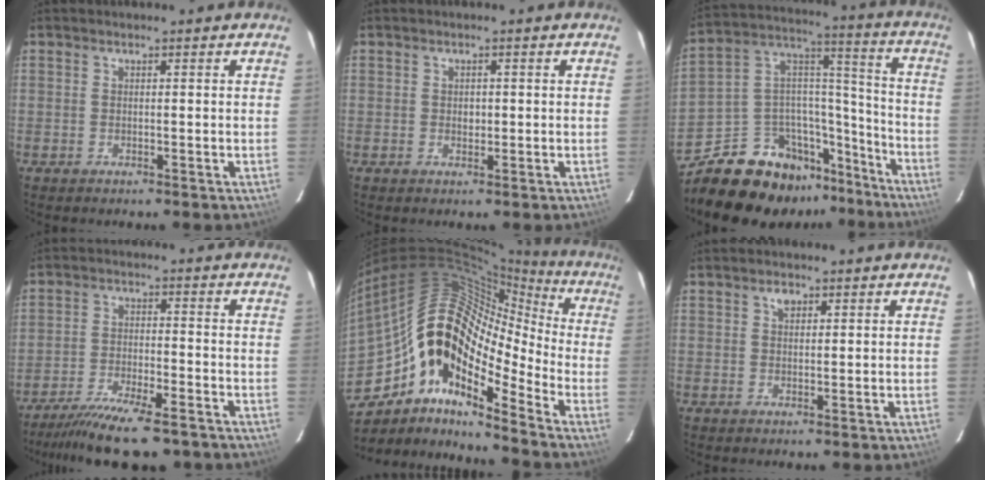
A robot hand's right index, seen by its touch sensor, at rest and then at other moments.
{"total": 1.3, "force": [0.0, 1.1, 0.7], "torque": [-0.010, 0.003, 0.000]}
{"total": 19.2, "force": [-14.8, 10.3, 6.6], "torque": [-0.136, 0.078, -0.216]}
{"total": 12.7, "force": [-10.4, 2.6, 6.8], "torque": [-0.150, -0.024, -0.174]}
{"total": 18.9, "force": [-8.3, 9.5, 14.1], "torque": [-0.228, -0.005, -0.173]}
{"total": 1.7, "force": [0.9, 1.2, 0.9], "torque": [-0.014, 0.007, 0.015]}